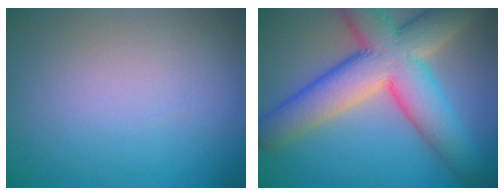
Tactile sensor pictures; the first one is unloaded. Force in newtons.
{"total": 11.5, "press": 11.4, "slide": 1.0}